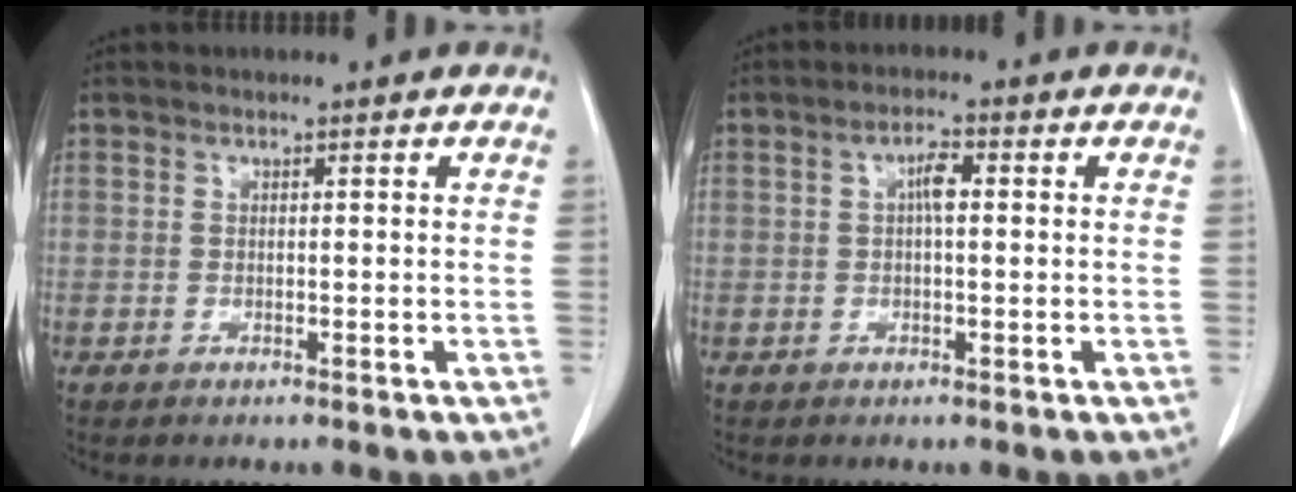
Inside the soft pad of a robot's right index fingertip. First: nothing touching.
{"total": 2.8, "force": [0.4, 0.8, 2.7], "torque": [-0.048, 0.008, 0.005]}